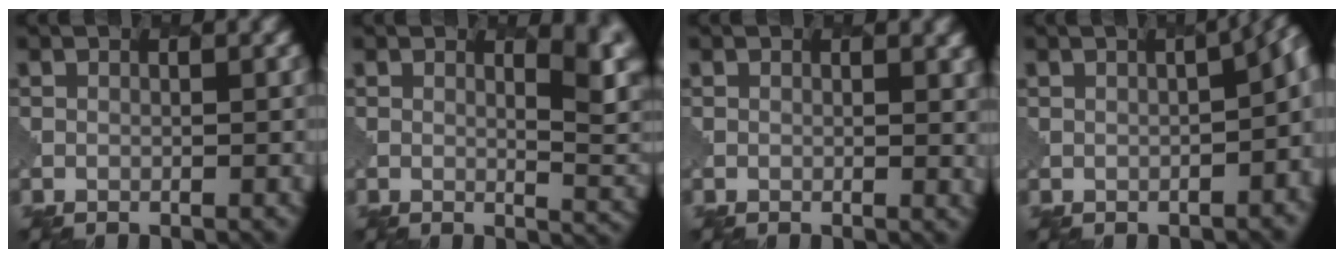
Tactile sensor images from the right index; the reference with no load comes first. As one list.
[{"total": 4.9, "force": [1.9, 2.1, 4.1], "torque": [-0.029, -0.007, 0.028]}, {"total": 1.3, "force": [0.6, 0.6, 1.0], "torque": [-0.009, -0.003, 0.009]}, {"total": 5.0, "force": [-1.1, 2.1, 4.3], "torque": [-0.038, 0.003, -0.010]}]